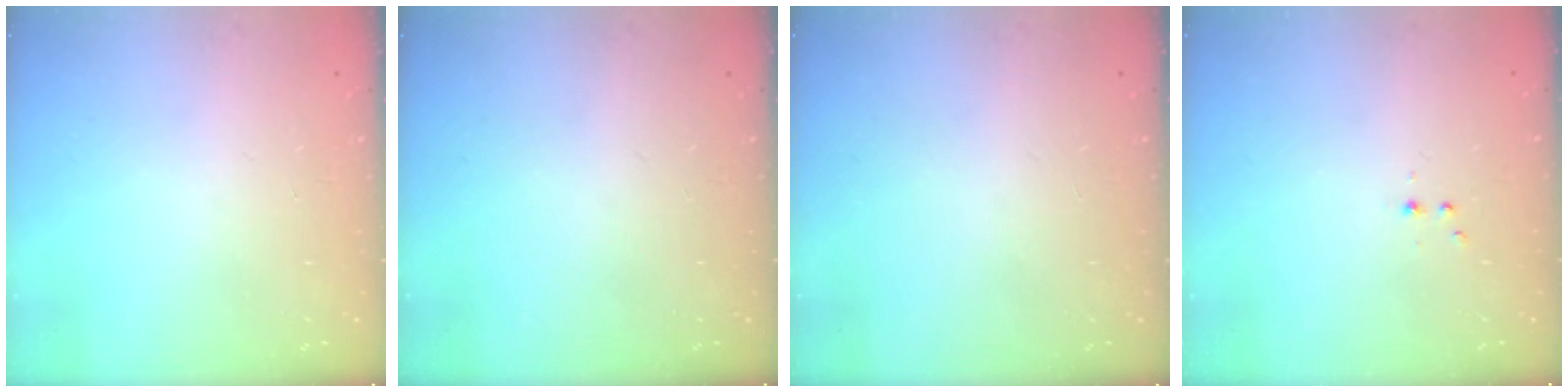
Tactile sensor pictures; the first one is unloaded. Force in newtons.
{"total": 0.0}
{"total": 0.0}
{"total": 2.2, "press": 1.9, "slide": 1.0}